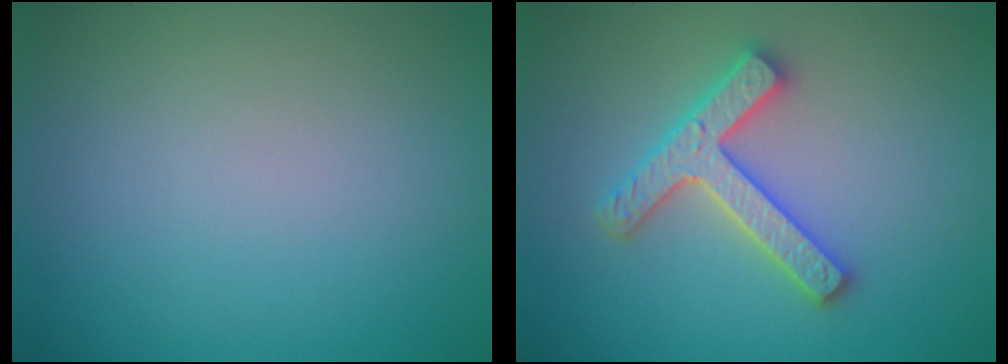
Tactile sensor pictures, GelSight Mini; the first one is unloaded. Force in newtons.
{"total": 4.6, "press": 4.6, "slide": 0.8}